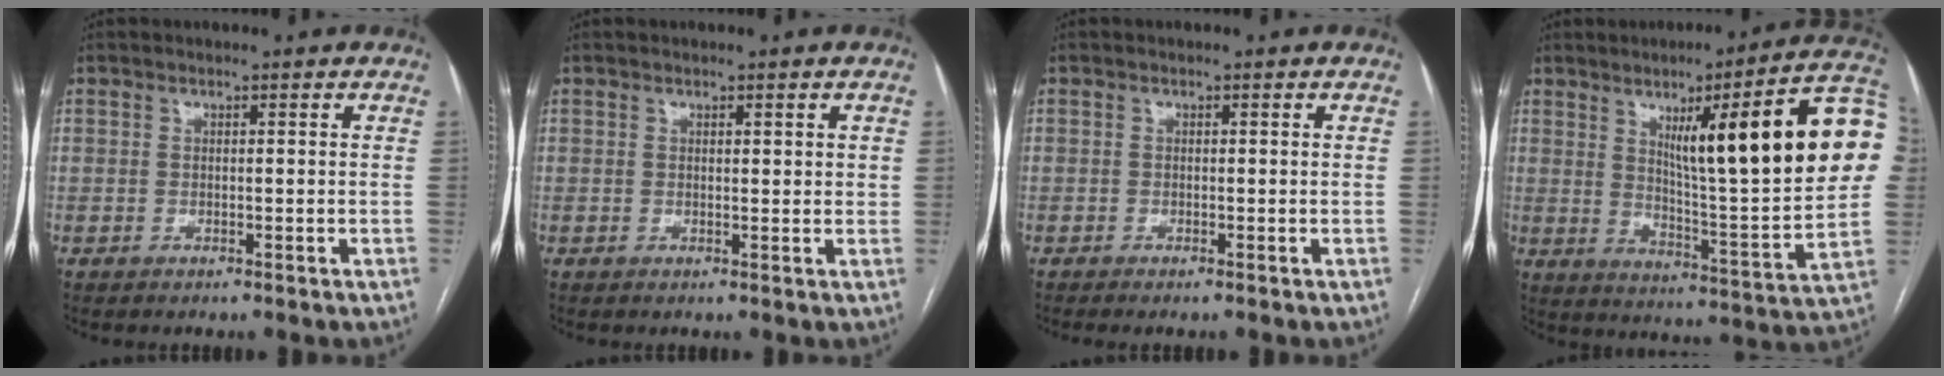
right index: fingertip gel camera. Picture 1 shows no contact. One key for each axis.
{"total": 1.6, "fx": 0.7, "fy": 0.6, "fz": 1.4, "tx": -0.018, "ty": 0.001, "tz": 0.007}
{"total": 0.8, "fx": -0.5, "fy": -0.1, "fz": 0.6, "tx": -0.010, "ty": -0.001, "tz": -0.010}
{"total": 24.2, "fx": 6.7, "fy": 2.0, "fz": 23.2, "tx": -0.272, "ty": 0.020, "tz": 0.093}